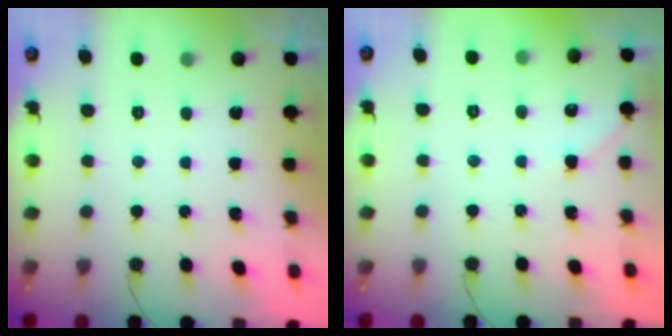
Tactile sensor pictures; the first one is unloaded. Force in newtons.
{"total": 3.0, "press": 3.0, "slide": 0.5}